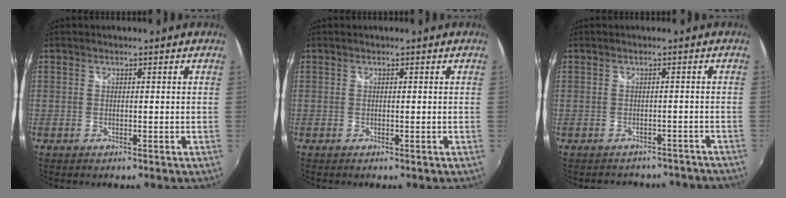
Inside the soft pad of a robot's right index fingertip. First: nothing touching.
{"total": 0.0}
{"total": 8.5, "force": [-7.3, 4.2, 1.6], "torque": [-0.022, 0.020, -0.081]}